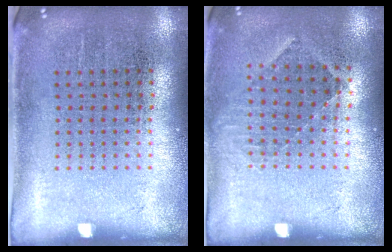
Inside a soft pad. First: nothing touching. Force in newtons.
{"total": 0.9, "press": 0.8, "slide": 0.3}